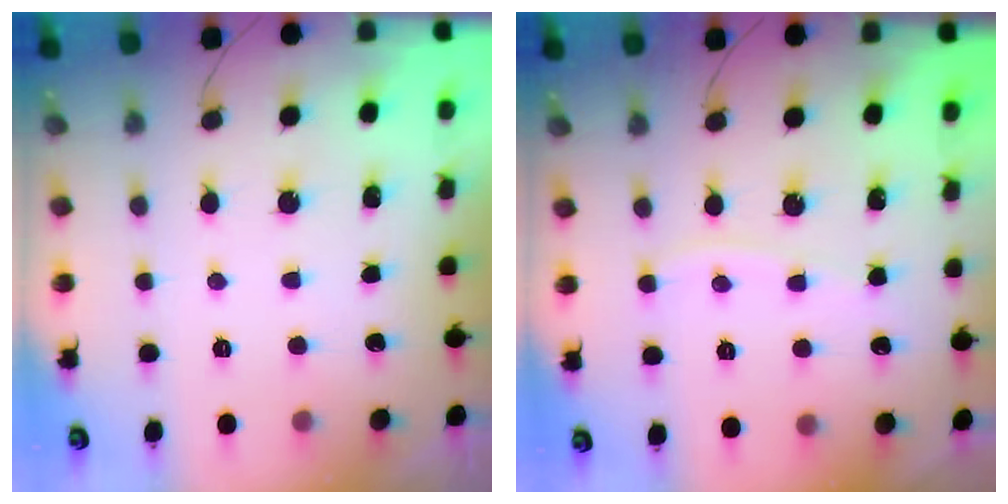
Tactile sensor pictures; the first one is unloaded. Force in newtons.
{"total": 3.5, "press": 3.5, "slide": 0.5}